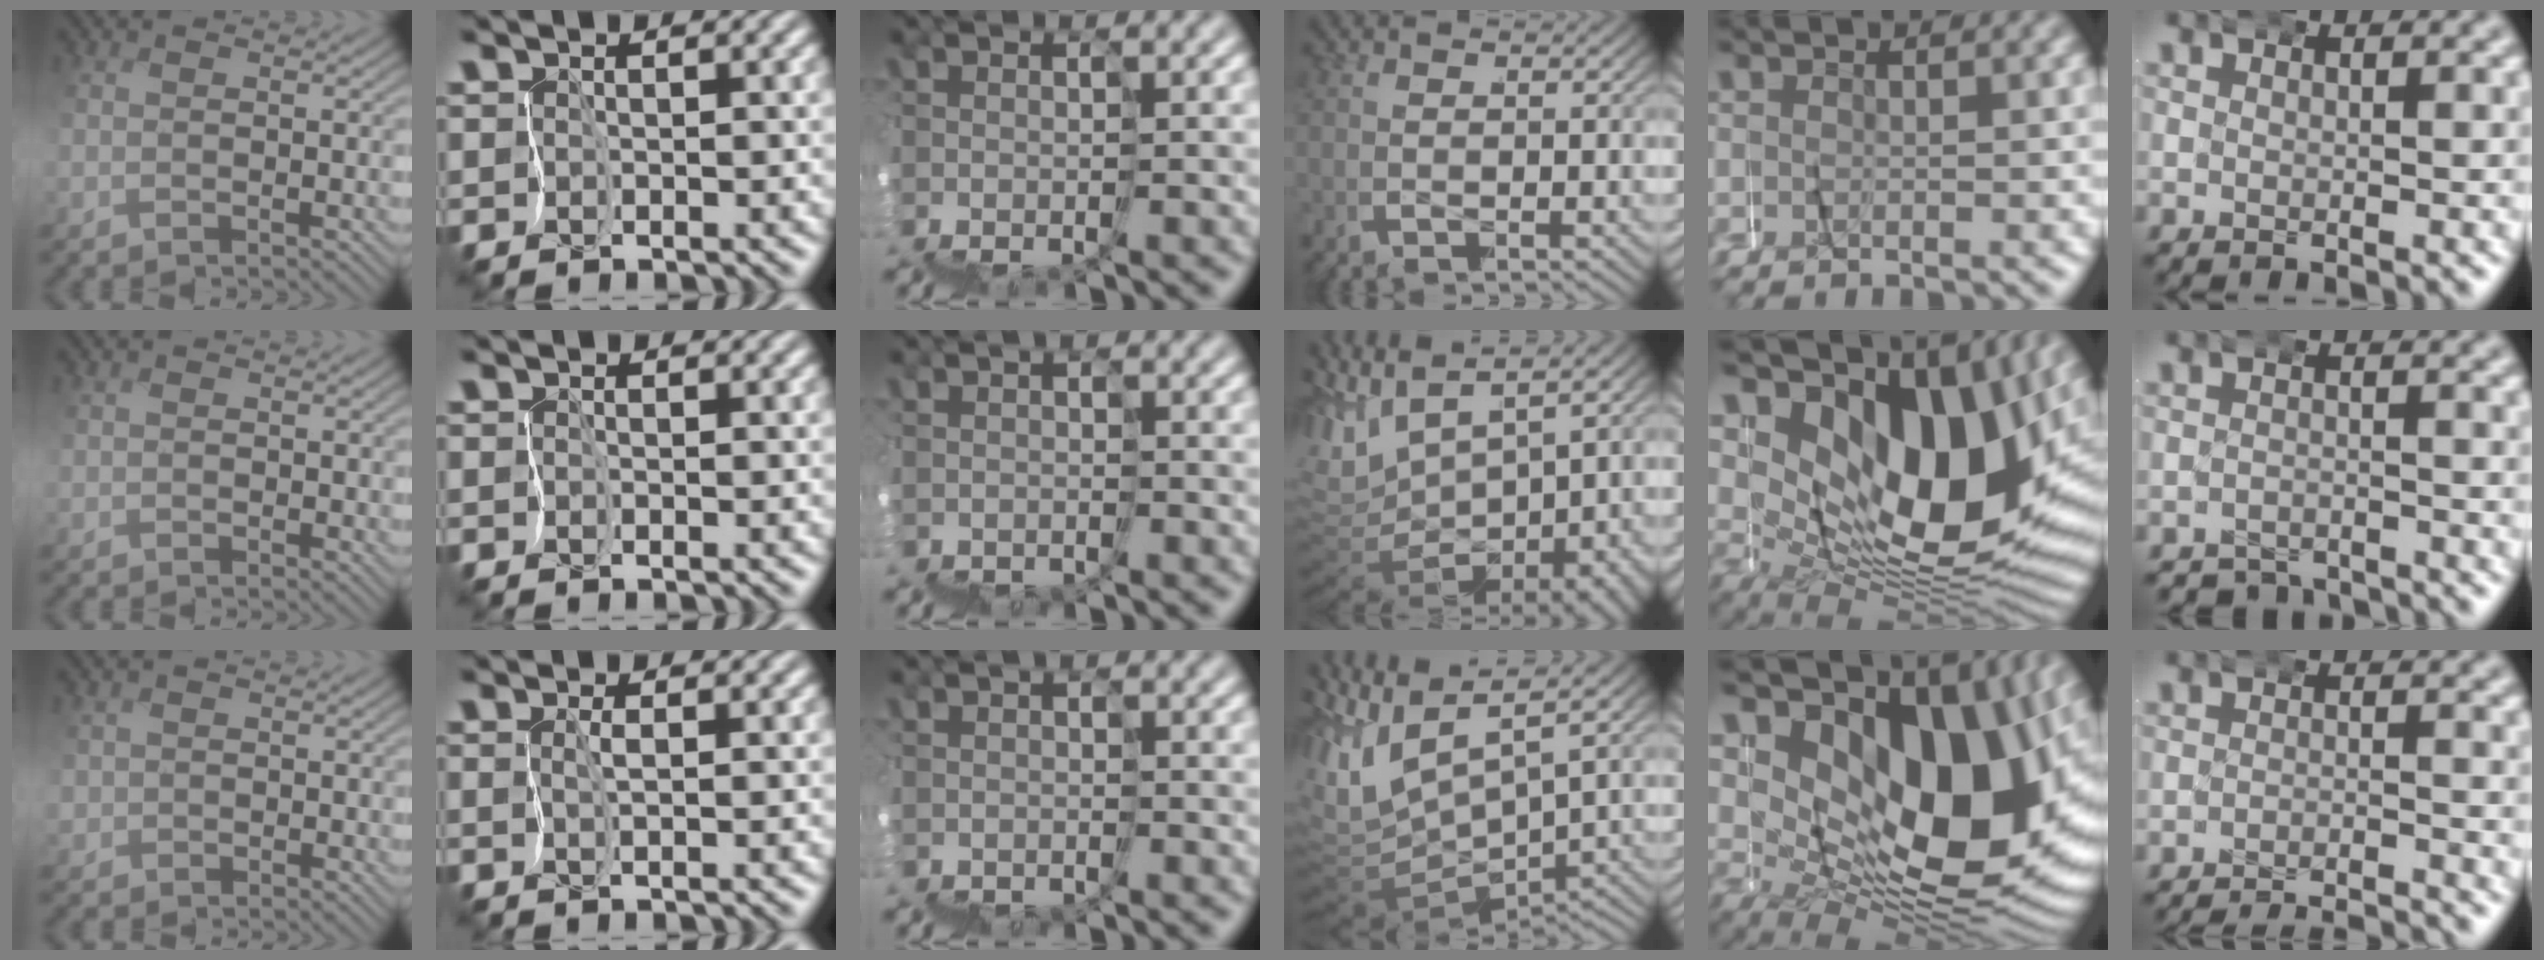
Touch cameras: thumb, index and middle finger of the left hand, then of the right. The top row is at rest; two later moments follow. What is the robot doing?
{"motion": "wrap", "object": "masking tape"}